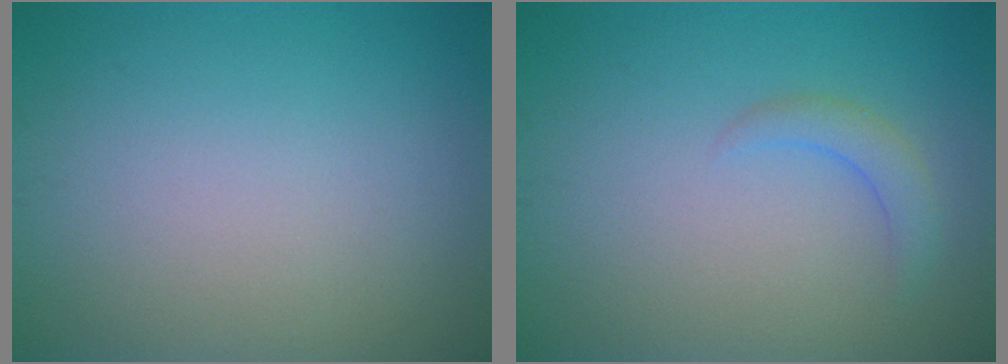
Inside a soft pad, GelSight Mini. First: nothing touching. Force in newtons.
{"total": 1.7, "press": 1.7, "slide": 0.3}